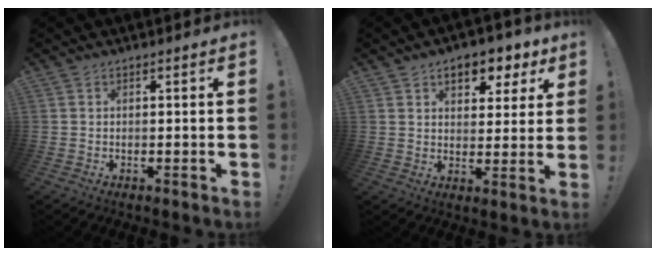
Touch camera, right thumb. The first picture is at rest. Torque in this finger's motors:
{"motor_torque": [-0.08, 0.03, 0.04, 0.18, 0.00]}